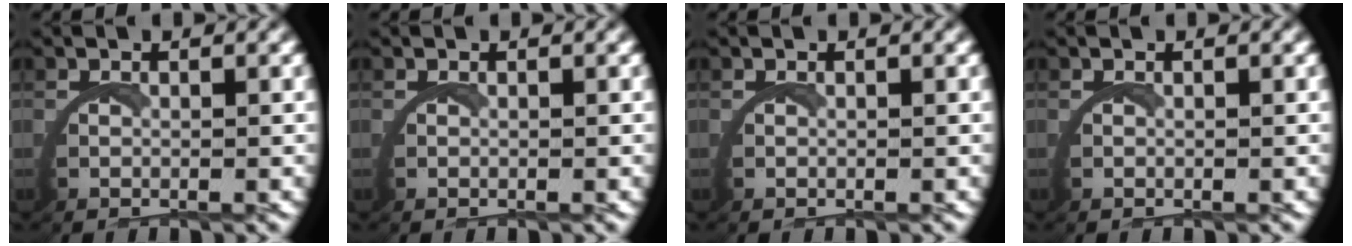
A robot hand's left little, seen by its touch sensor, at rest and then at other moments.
{"total": 0.0}
{"total": 0.0}
{"total": 0.0}